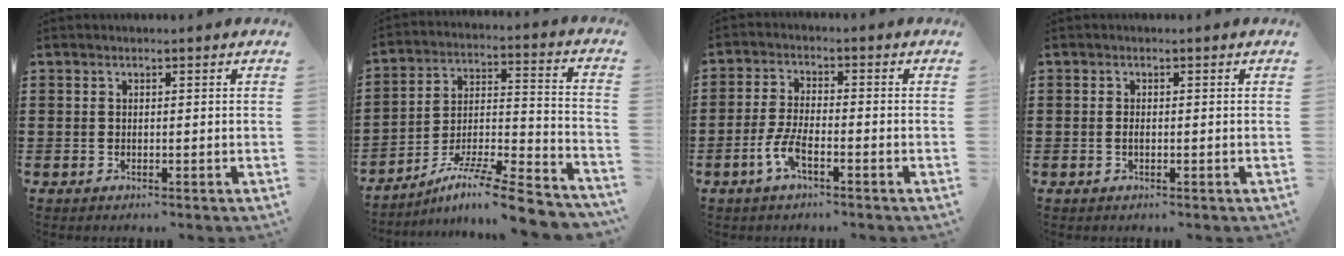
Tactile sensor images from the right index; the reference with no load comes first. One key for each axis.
{"total": 10.1, "fx": -8.3, "fy": 0.5, "fz": 5.8, "tx": -0.087, "ty": 0.009, "tz": -0.162}
{"total": 5.0, "fx": -2.5, "fy": 1.5, "fz": 4.0, "tx": -0.102, "ty": -0.008, "tz": -0.053}
{"total": 0.7, "fx": -0.2, "fy": 0.3, "fz": 0.6, "tx": -0.014, "ty": -0.002, "tz": -0.002}